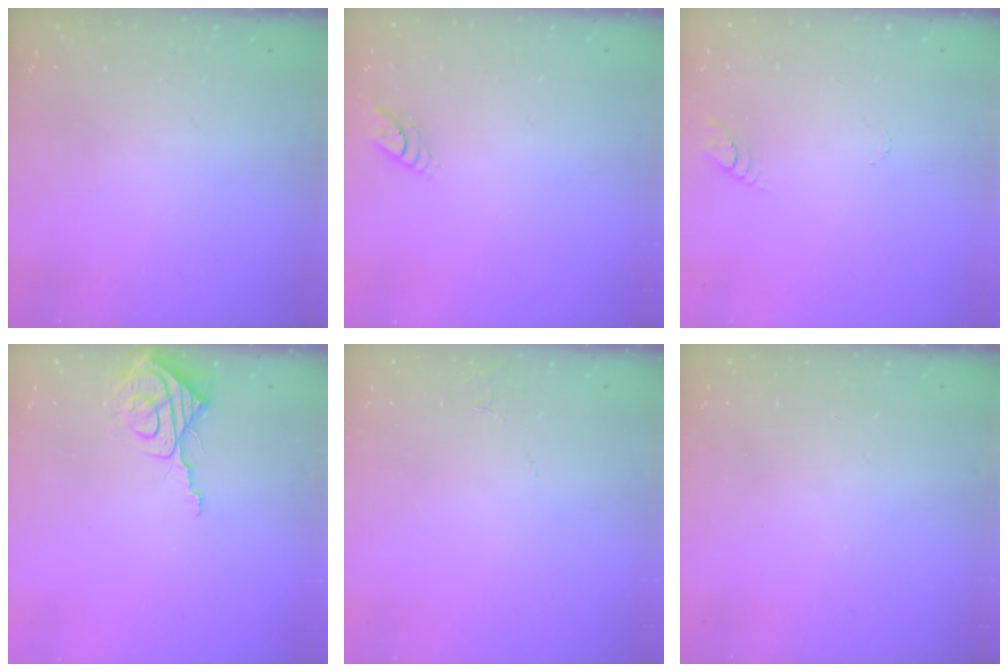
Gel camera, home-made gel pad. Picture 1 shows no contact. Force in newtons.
{"total": 3.6, "press": 3.6, "slide": 0.1}
{"total": 3.2, "press": 3.2, "slide": 0.3}
{"total": 8.4, "press": 8.4, "slide": 0.8}
{"total": 3.8, "press": 3.8, "slide": 0.4}
{"total": 0.0}